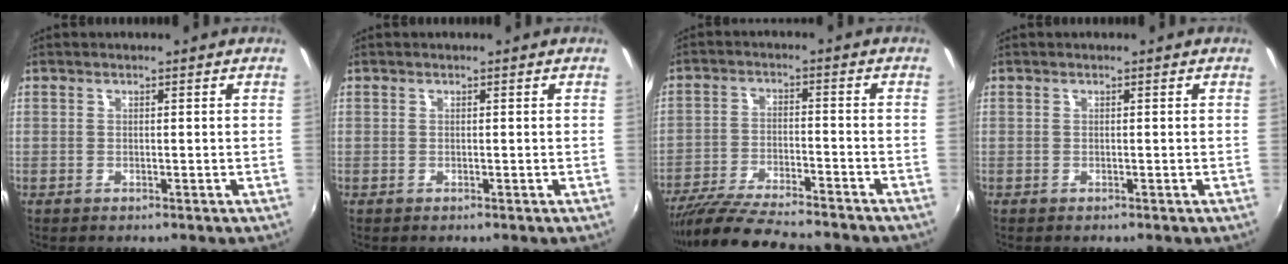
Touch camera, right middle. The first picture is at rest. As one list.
[{"total": 0.0}, {"total": 15.4, "force": [-13.6, 2.2, 6.9], "torque": [-0.145, -0.028, -0.226]}, {"total": 0.0}]